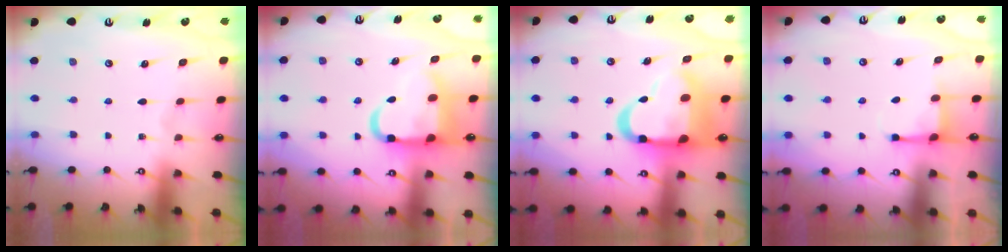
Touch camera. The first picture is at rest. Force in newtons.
{"total": 12.8, "press": 12.7, "slide": 1.7}
{"total": 17.8, "press": 17.7, "slide": 2.0}
{"total": 2.2, "press": 2.2, "slide": 0.5}